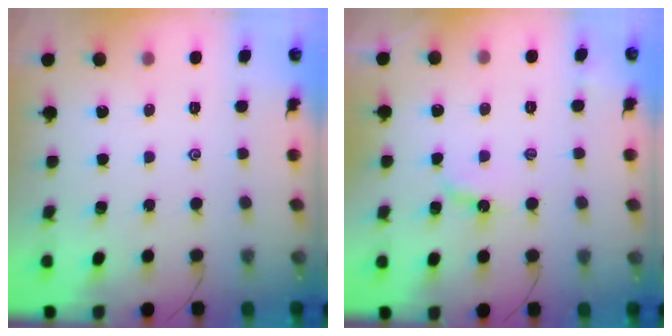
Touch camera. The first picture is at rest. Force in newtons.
{"total": 4.4, "press": 4.4, "slide": 0.2}